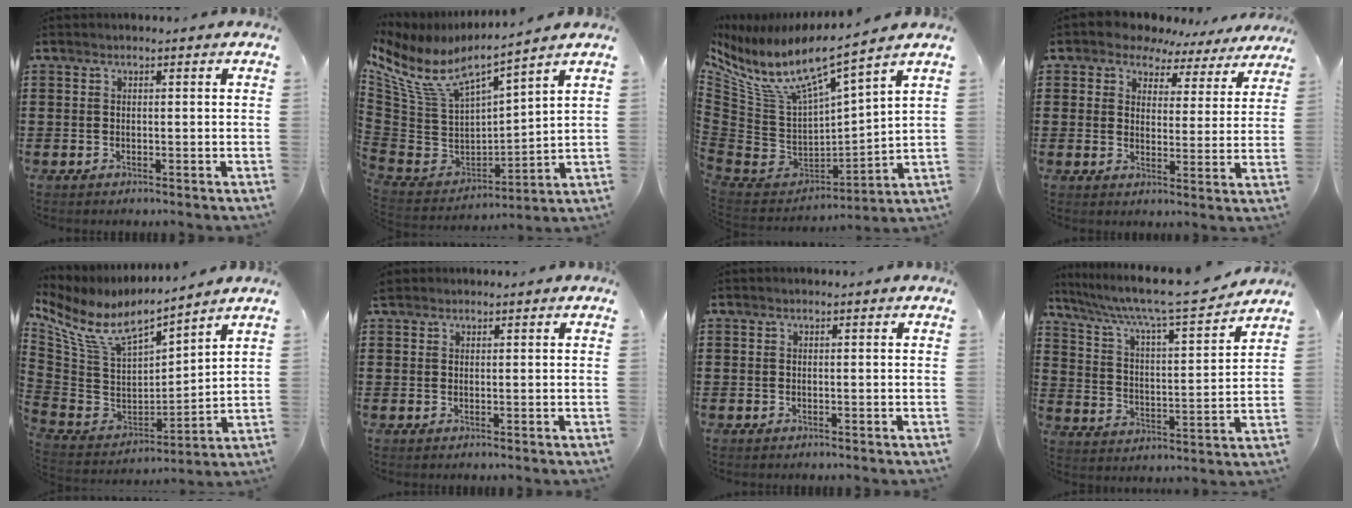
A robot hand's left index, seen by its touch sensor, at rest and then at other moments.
{"total": 8.2, "force": [5.6, 2.8, 5.3], "torque": [-0.140, -0.047, 0.093]}
{"total": 8.9, "force": [5.8, 1.9, 6.5], "torque": [-0.155, -0.047, 0.091]}
{"total": 4.7, "force": [4.1, 2.3, 0.5], "torque": [-0.028, -0.020, 0.068]}
{"total": 9.1, "force": [6.9, 3.0, 5.1], "torque": [-0.134, -0.051, 0.119]}
{"total": 1.2, "force": [1.1, 0.5, 0.2], "torque": [-0.007, 0.004, 0.021]}
{"total": 0.0}
{"total": 9.0, "force": [7.7, 0.0, 4.5], "torque": [-0.119, -0.049, 0.125]}